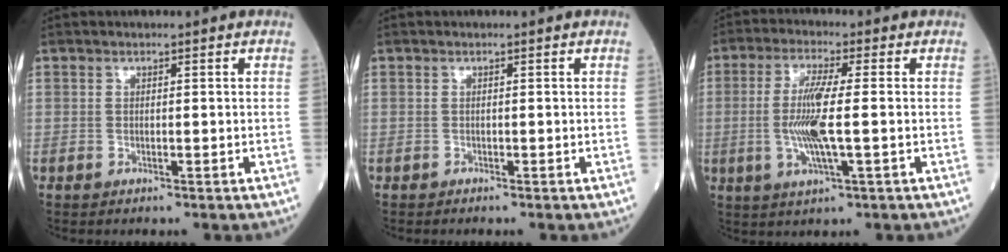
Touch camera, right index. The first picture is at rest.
{"total": 0.0}
{"total": 8.4, "force": [-0.7, 0.7, 8.3], "torque": [-0.173, -0.003, -0.016]}